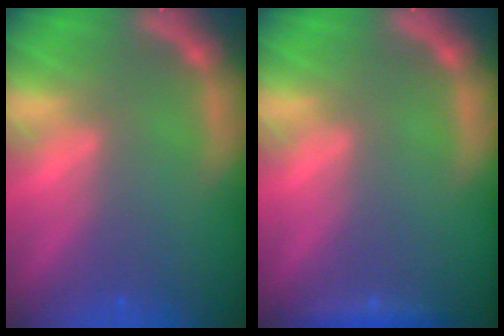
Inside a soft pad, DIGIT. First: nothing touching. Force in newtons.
{"total": 1.4}